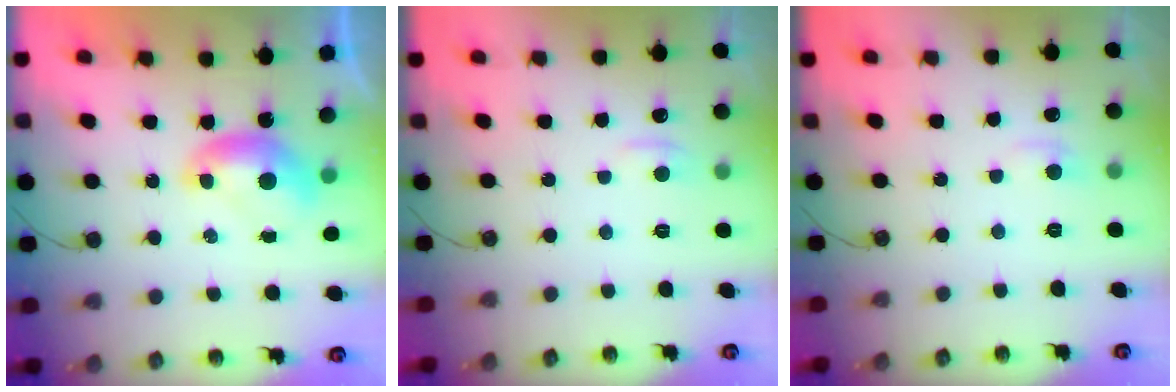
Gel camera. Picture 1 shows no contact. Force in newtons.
{"total": 1.7, "press": 1.6, "slide": 0.5}
{"total": 0.9, "press": 0.3, "slide": 0.8}